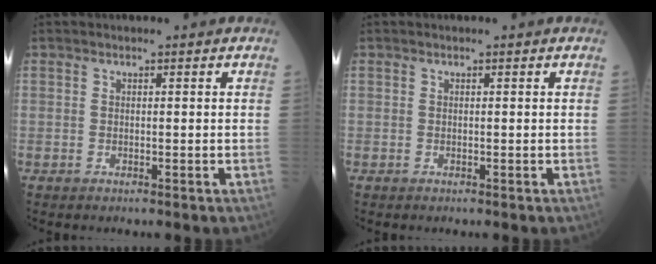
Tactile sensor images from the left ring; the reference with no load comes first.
{"total": 0.0}